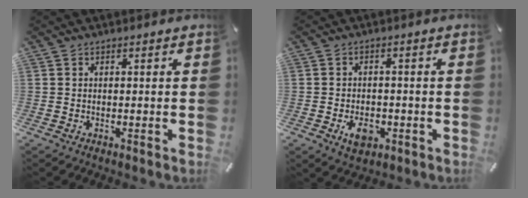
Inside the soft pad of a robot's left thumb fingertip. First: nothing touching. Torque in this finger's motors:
{"motor_torque": [0.27, 1.51, 0.00, 0.04, 0.04]}